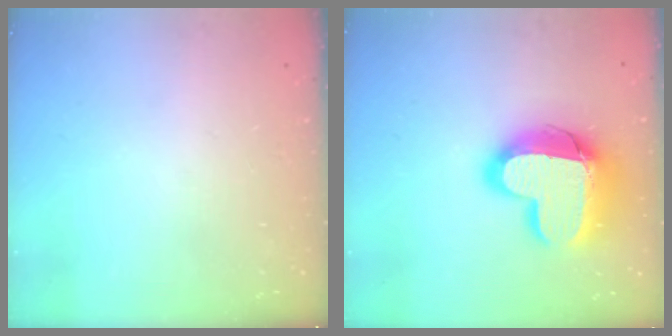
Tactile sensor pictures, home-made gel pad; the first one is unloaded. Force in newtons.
{"total": 18.9, "press": 18.9, "slide": 1.2}